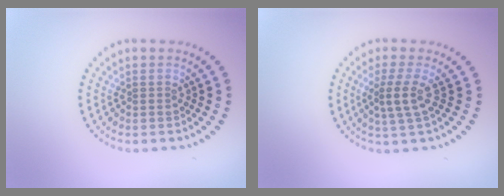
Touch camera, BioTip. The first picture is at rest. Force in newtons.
{"total": 2.5, "press": 2.0, "slide": 1.5}